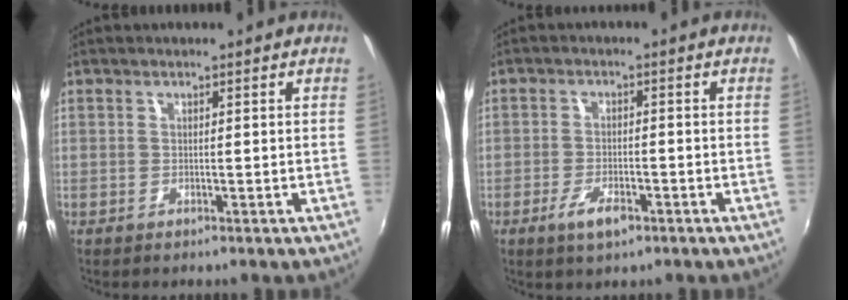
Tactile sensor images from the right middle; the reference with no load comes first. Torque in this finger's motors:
{"motor_torque": [0.63, -0.51, 0.23, 0.02]}